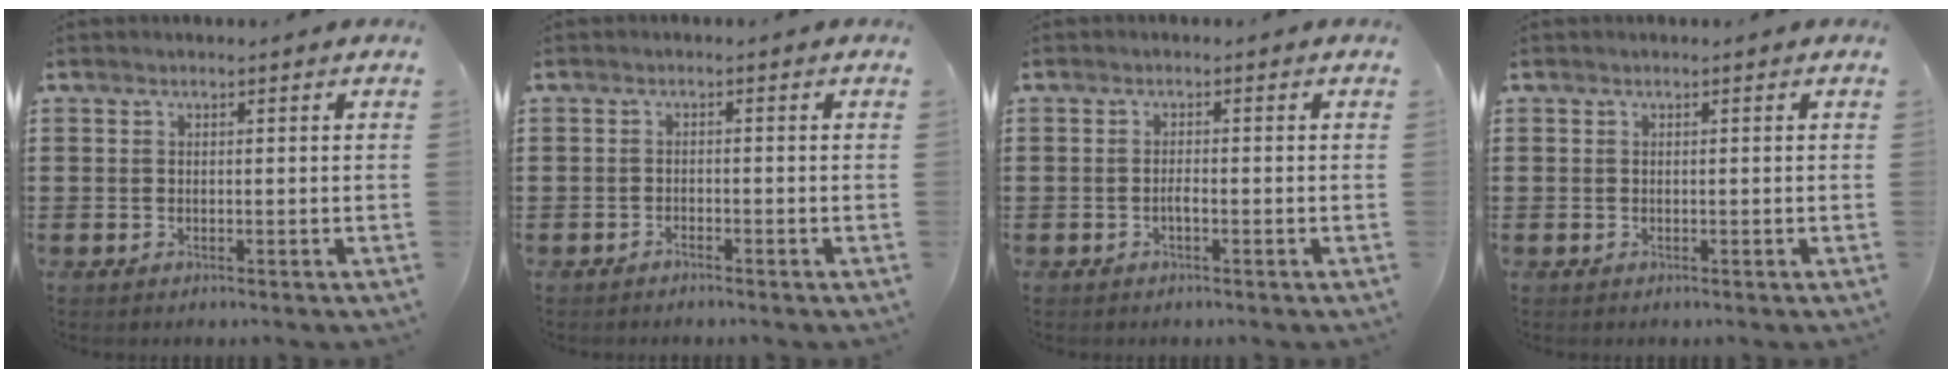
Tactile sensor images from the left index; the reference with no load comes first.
{"total": 1.2, "force": [-1.2, 0.1, 0.0], "torque": [-0.004, 0.002, -0.025]}
{"total": 1.1, "force": [-0.5, 0.2, 1.0], "torque": [-0.020, -0.003, -0.009]}
{"total": 0.0}